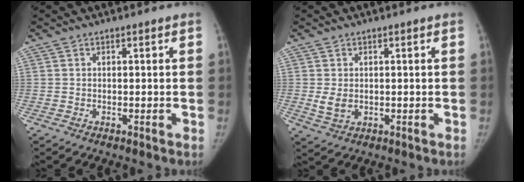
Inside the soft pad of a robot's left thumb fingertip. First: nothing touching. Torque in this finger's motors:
{"motor_torque": [0.25, 0.36, 0.20, -0.34, 0.07]}